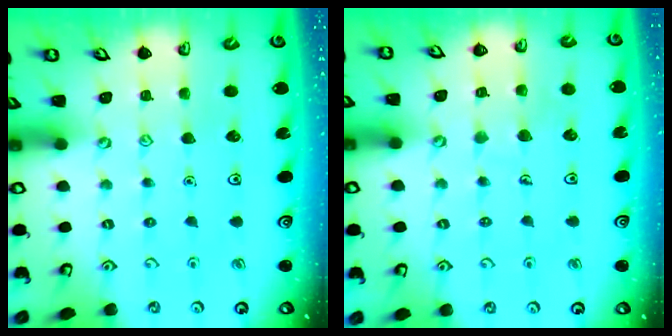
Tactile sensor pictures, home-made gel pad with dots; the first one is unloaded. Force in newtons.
{"total": 4.7, "press": 4.7, "slide": 0.4}